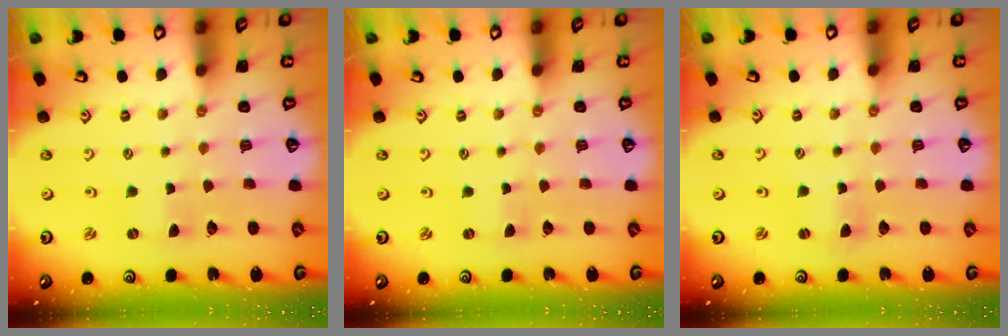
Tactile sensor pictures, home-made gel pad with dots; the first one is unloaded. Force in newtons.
{"total": 0.0}
{"total": 1.1, "press": 1.1, "slide": 0.1}